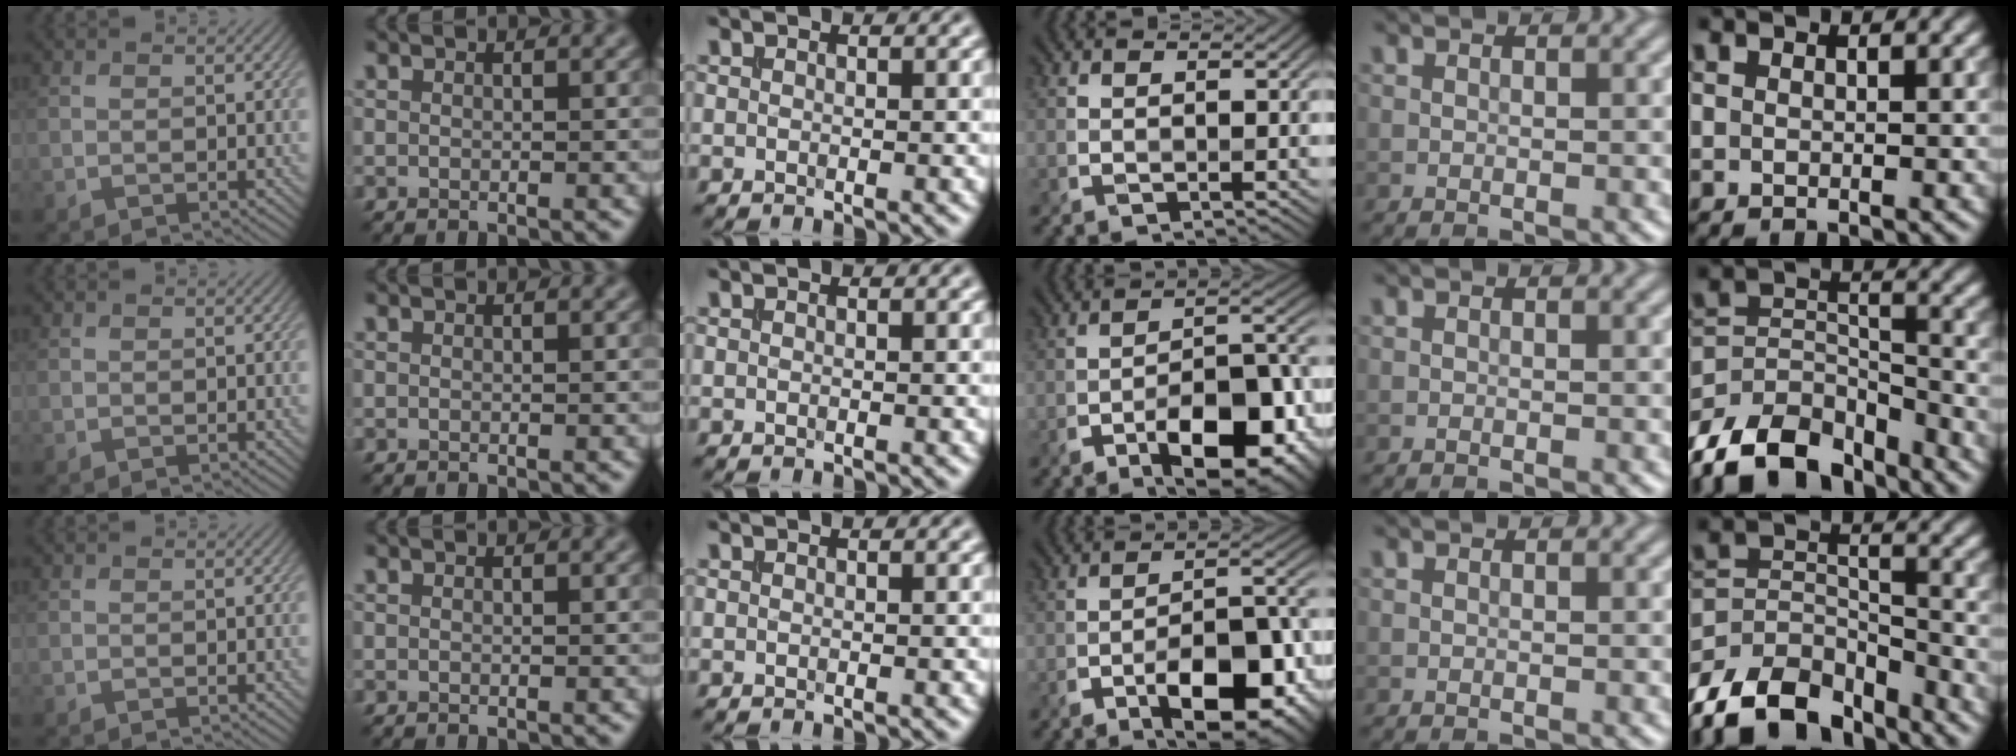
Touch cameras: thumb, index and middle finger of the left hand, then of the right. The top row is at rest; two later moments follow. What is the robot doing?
{"motion": "insert", "object": "file holder"}